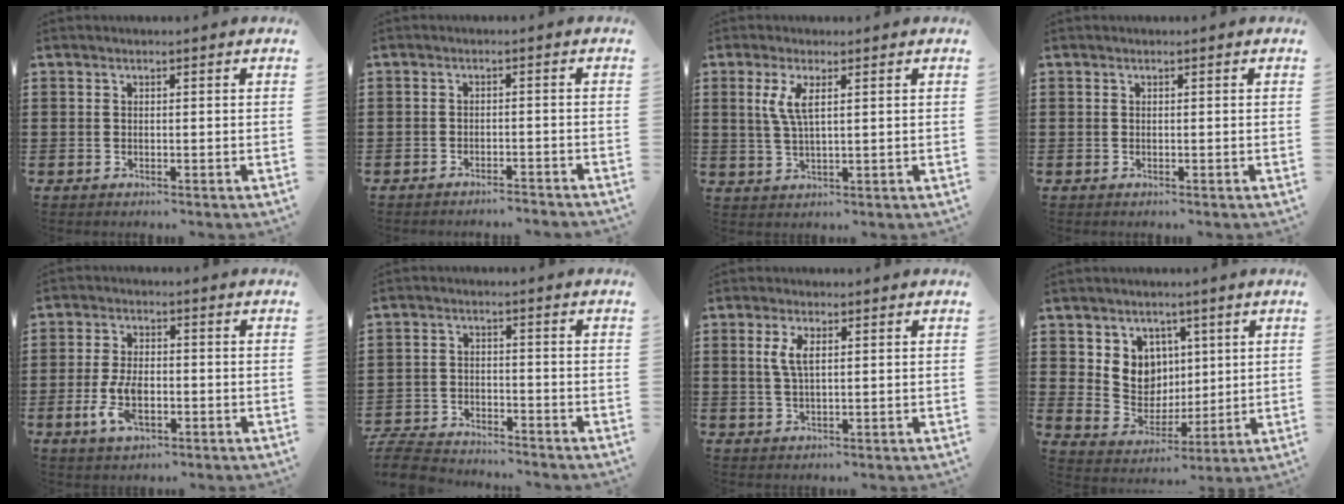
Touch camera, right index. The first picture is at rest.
{"total": 2.1, "force": [-2.1, 0.0, 0.1], "torque": [-0.006, 0.001, -0.044]}
{"total": 4.3, "force": [1.5, 1.2, 3.8], "torque": [-0.089, 0.002, 0.022]}
{"total": 0.0}
{"total": 6.3, "force": [-1.8, 3.0, 5.2], "torque": [-0.125, -0.006, -0.036]}
{"total": 5.8, "force": [-5.6, 1.0, 0.8], "torque": [-0.037, 0.002, -0.119]}
{"total": 3.4, "force": [1.0, 1.2, 3.0], "torque": [-0.063, 0.007, 0.015]}
{"total": 7.5, "force": [2.6, 6.8, 1.7], "torque": [-0.053, -0.010, 0.051]}